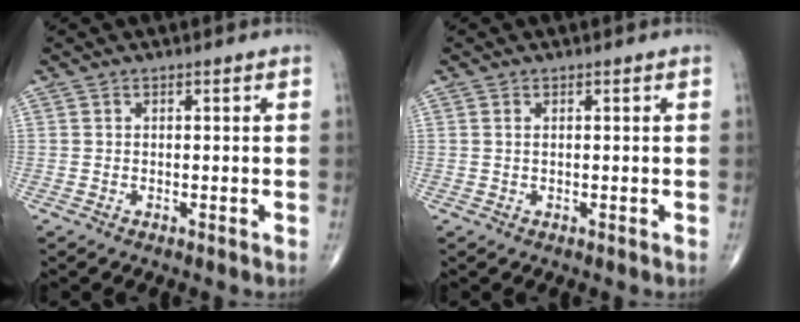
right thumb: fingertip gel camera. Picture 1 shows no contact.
{"total": 0.6, "force": [0.2, 0.3, 0.5], "torque": [-0.014, 0.004, 0.005]}